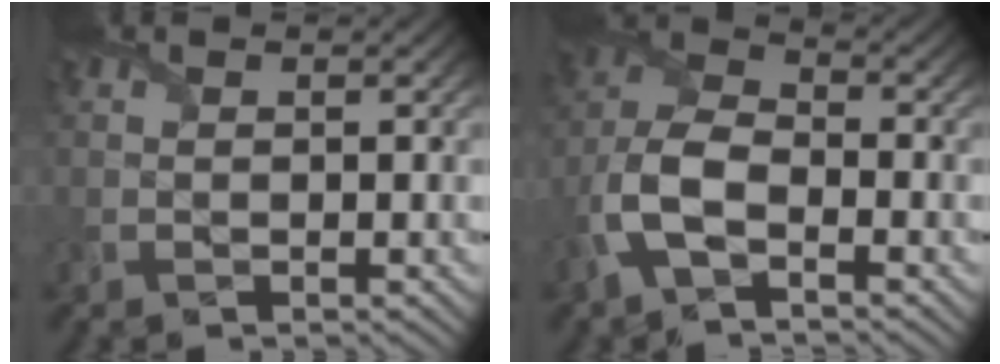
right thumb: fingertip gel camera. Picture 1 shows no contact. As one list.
[{"total": 7.4, "force": [-3.3, 3.6, 5.5], "torque": [-0.132, 0.004, -0.085]}]